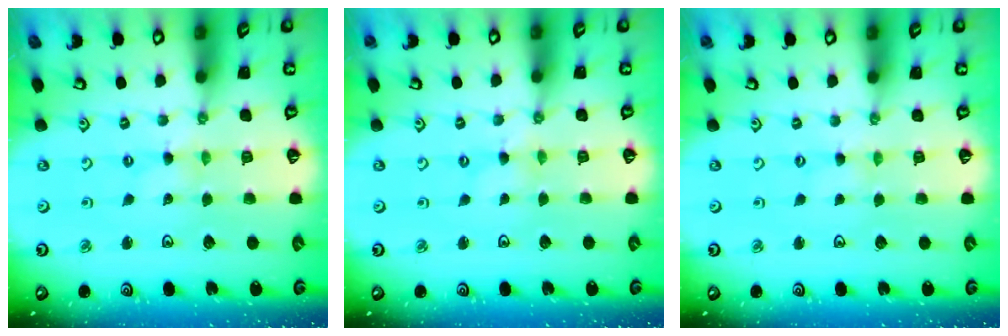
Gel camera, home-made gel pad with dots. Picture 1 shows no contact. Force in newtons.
{"total": 0.0}
{"total": 0.0}